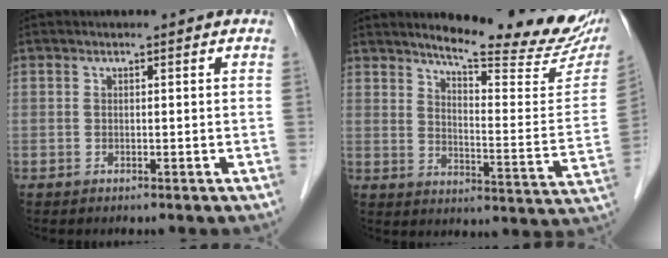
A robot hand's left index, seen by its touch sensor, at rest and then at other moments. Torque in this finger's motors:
{"motor_torque": [0.29, -0.32, 0.33, 0.06]}